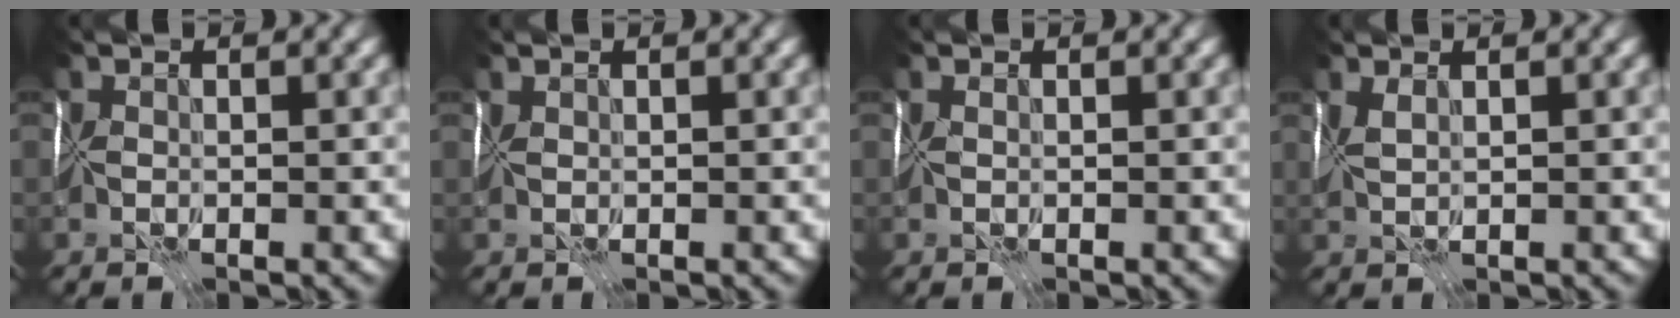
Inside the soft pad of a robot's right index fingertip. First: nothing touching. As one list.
[{"total": 1.3, "force": [0.6, -1.0, -0.7], "torque": [0.017, 0.003, 0.016]}, {"total": 0.0}, {"total": 1.3, "force": [0.7, -1.1, -0.1], "torque": [0.006, 0.000, 0.021]}]